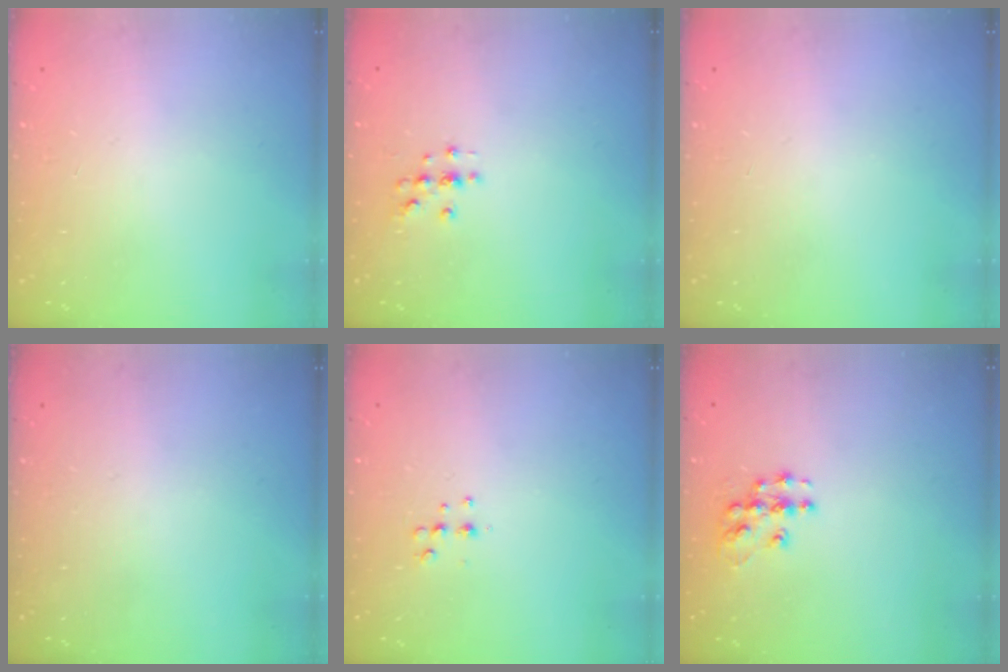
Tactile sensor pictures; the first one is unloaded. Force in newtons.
{"total": 2.0, "press": 2.0, "slide": 0.2}
{"total": 0.0}
{"total": 0.0}
{"total": 5.3, "press": 5.2, "slide": 0.8}
{"total": 9.2, "press": 9.2, "slide": 0.5}